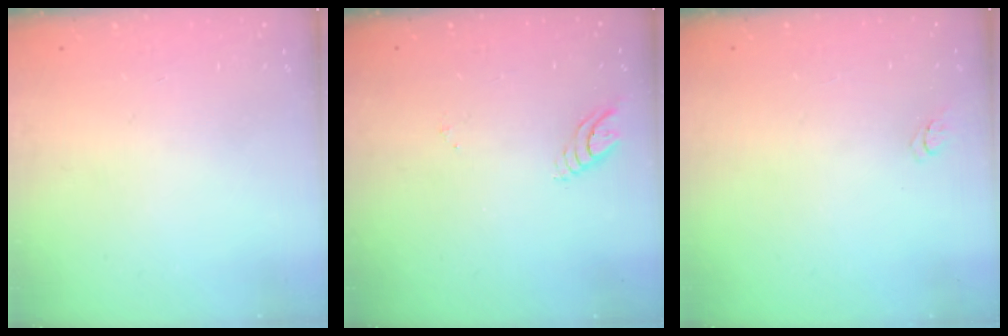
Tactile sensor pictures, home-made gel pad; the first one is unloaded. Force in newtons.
{"total": 4.4, "press": 4.3, "slide": 0.4}
{"total": 3.1, "press": 3.1, "slide": 0.4}